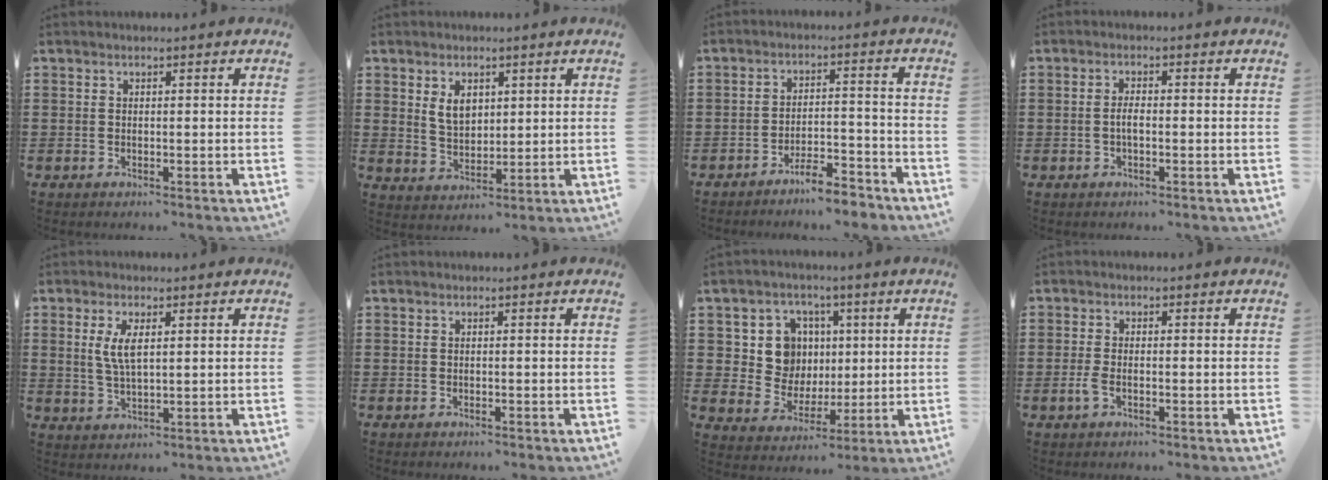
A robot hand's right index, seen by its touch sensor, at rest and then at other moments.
{"total": 4.5, "force": [1.7, 2.9, 3.0], "torque": [-0.060, 0.007, 0.028]}
{"total": 5.3, "force": [-5.0, 0.5, 1.9], "torque": [-0.031, 0.005, -0.095]}
{"total": 1.9, "force": [-0.4, 0.6, 1.7], "torque": [-0.040, 0.000, -0.010]}
{"total": 4.5, "force": [1.3, 1.6, 4.1], "torque": [-0.084, 0.005, 0.021]}
{"total": 0.0}
{"total": 8.9, "force": [2.0, 8.0, 3.2], "torque": [-0.077, 0.011, 0.039]}
{"total": 2.2, "force": [-0.8, 0.7, 1.9], "torque": [-0.049, -0.005, -0.020]}